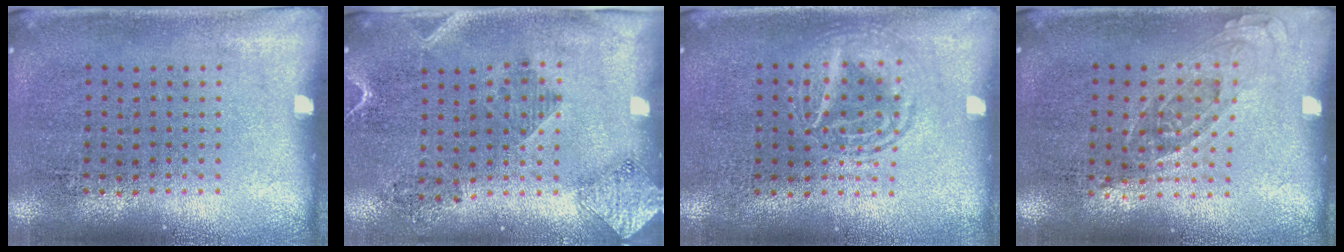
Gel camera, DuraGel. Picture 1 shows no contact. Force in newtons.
{"total": 1.9, "press": 1.7, "slide": 1.0}
{"total": 2.6, "press": 2.6, "slide": 0.3}
{"total": 0.8, "press": 0.7, "slide": 0.3}